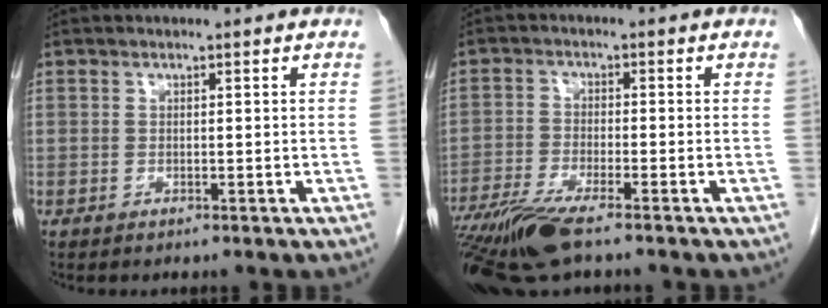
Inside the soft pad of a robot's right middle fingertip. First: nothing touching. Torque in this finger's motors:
{"motor_torque": [0.02, -0.63, 0.19, 0.08]}